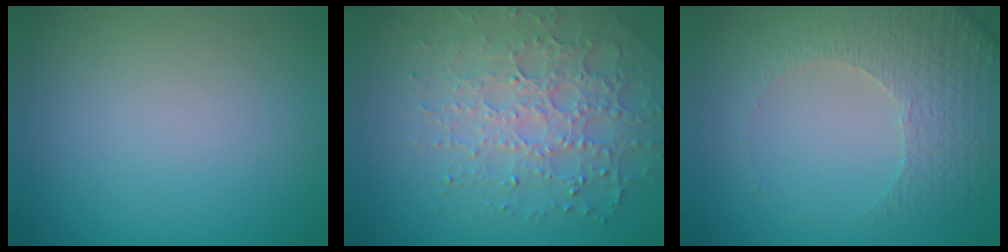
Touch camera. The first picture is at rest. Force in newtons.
{"total": 4.9, "press": 4.3, "slide": 2.3}
{"total": 4.9, "press": 3.6, "slide": 3.3}